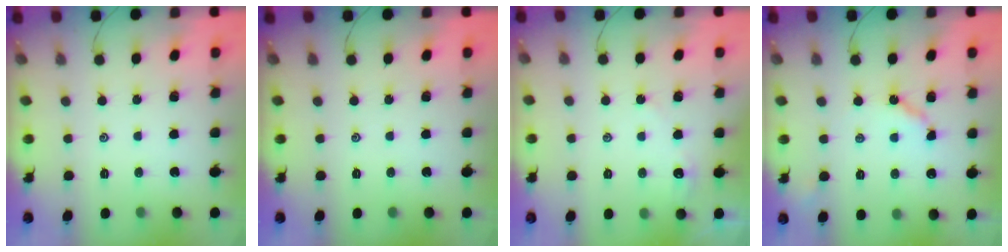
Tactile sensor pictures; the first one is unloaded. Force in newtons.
{"total": 0.0}
{"total": 2.2, "press": 2.2, "slide": 0.3}
{"total": 5.5, "press": 5.5, "slide": 0.4}